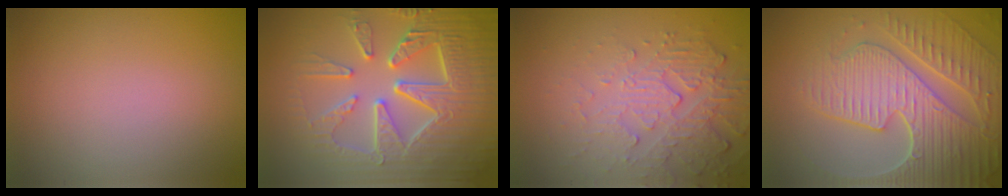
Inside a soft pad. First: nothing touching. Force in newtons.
{"total": 9.2, "press": 6.6, "slide": 6.4}
{"total": 5.2, "press": 3.5, "slide": 3.9}
{"total": 9.2, "press": 6.6, "slide": 6.4}